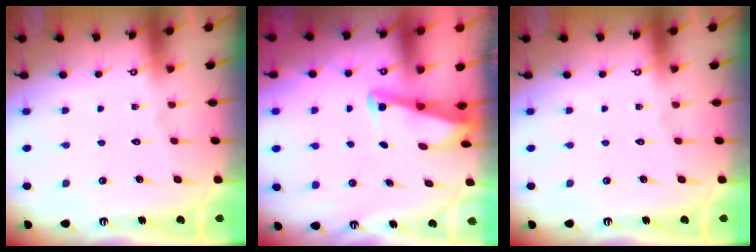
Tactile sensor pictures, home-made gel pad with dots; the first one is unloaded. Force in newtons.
{"total": 2.9, "press": 2.8, "slide": 0.3}
{"total": 0.0}